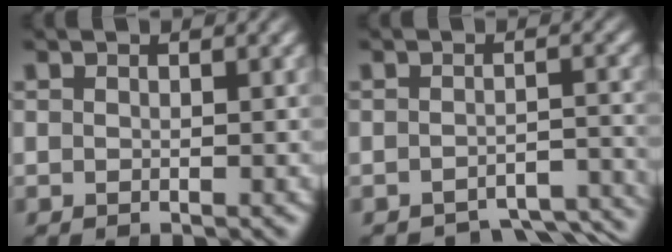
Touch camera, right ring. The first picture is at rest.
{"total": 7.6, "force": [-7.1, 1.8, 1.9], "torque": [-0.007, -0.020, -0.103]}